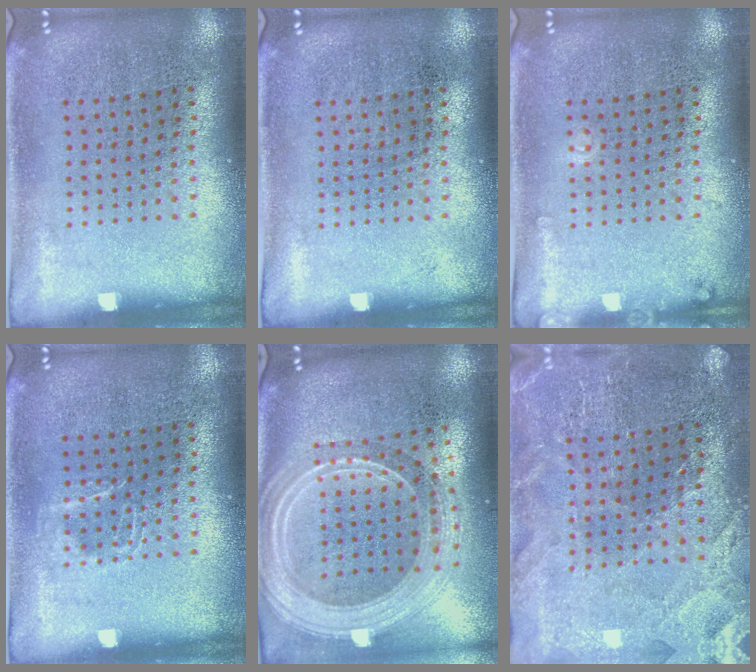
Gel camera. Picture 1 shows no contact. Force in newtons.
{"total": 0.0}
{"total": 0.9, "press": 0.9, "slide": 0.1}
{"total": 1.1, "press": 1.0, "slide": 0.3}
{"total": 2.8, "press": 2.3, "slide": 1.5}
{"total": 1.0, "press": 1.0, "slide": 0.1}